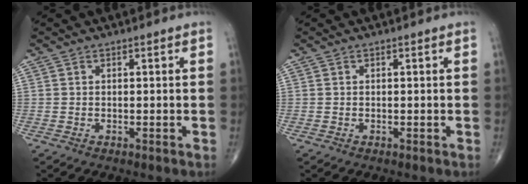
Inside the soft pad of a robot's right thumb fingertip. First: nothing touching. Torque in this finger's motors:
{"motor_torque": [0.00, 0.00, -0.01, 0.01, 0.00]}